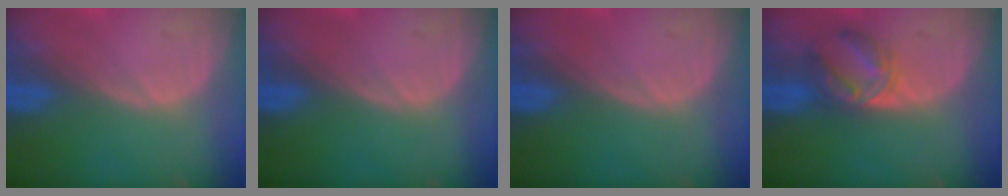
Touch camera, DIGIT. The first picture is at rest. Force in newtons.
{"total": 0.0}
{"total": 0.0}
{"total": 5.6, "press": 5.5, "slide": 1.1}